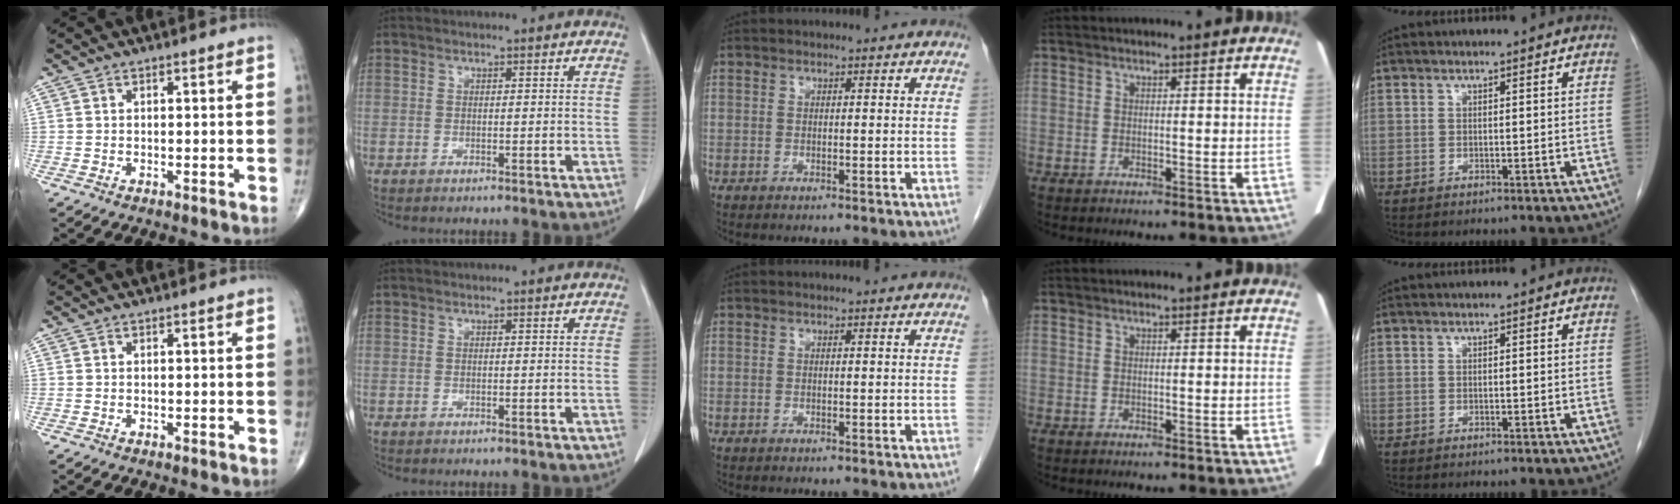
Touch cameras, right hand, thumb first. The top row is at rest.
{}